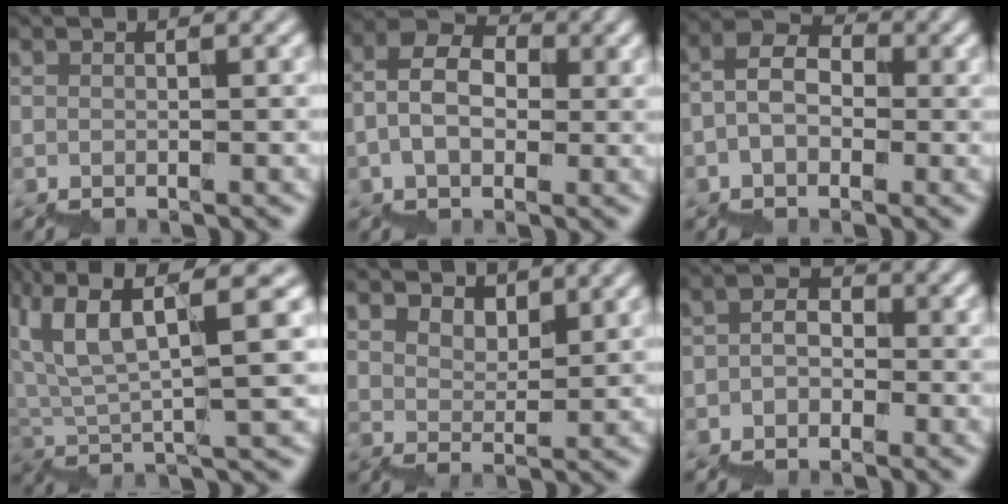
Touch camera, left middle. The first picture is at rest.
{"total": 4.0, "force": [0.3, 2.7, 3.0], "torque": [-0.061, 0.031, -0.003]}
{"total": 2.8, "force": [-0.4, 2.0, 1.9], "torque": [-0.038, 0.028, -0.017]}
{"total": 7.5, "force": [5.1, 0.8, 5.5], "torque": [-0.098, 0.022, 0.093]}
{"total": 3.6, "force": [3.6, 0.5, -0.3], "torque": [0.003, 0.012, 0.072]}
{"total": 1.6, "force": [-0.6, 1.3, 0.7], "torque": [-0.017, 0.017, -0.016]}